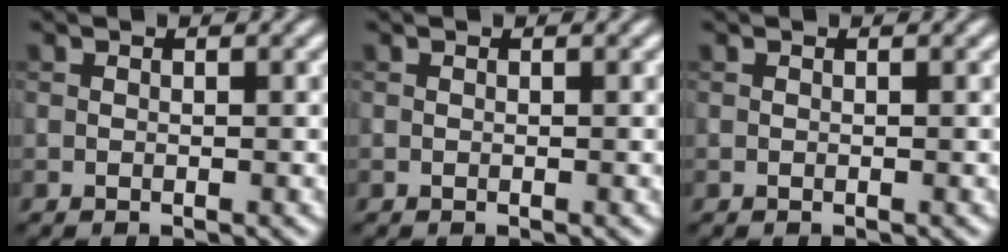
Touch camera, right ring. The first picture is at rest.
{"total": 0.0}
{"total": 0.0}